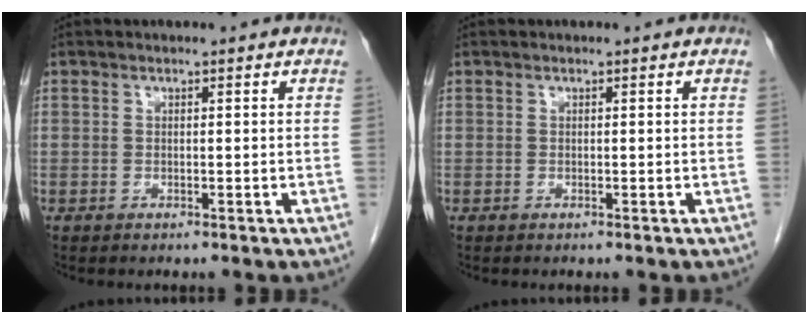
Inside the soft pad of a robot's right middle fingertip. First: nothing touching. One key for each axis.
{"total": 0.0}